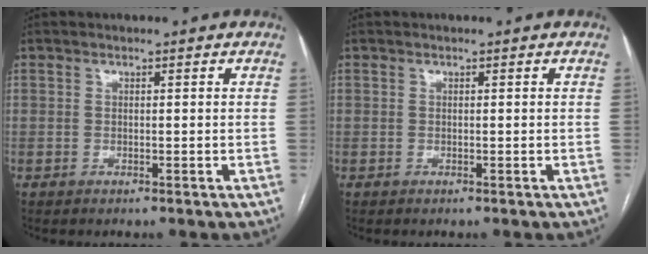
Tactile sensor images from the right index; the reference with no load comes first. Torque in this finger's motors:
{"motor_torque": [0.00, 0.00, 0.00, 0.01]}